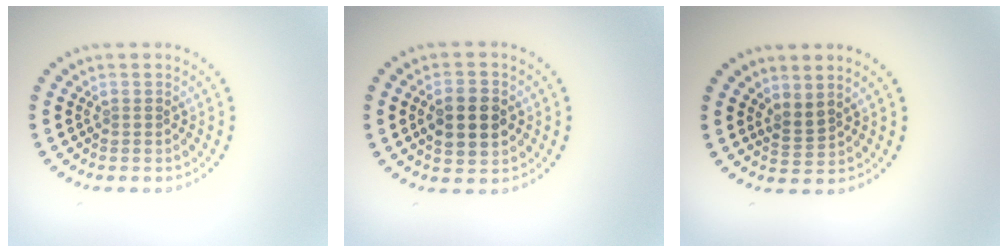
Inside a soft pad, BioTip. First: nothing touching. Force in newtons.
{"total": 4.4, "press": 4.4, "slide": 0.2}
{"total": 1.8, "press": 1.2, "slide": 1.2}